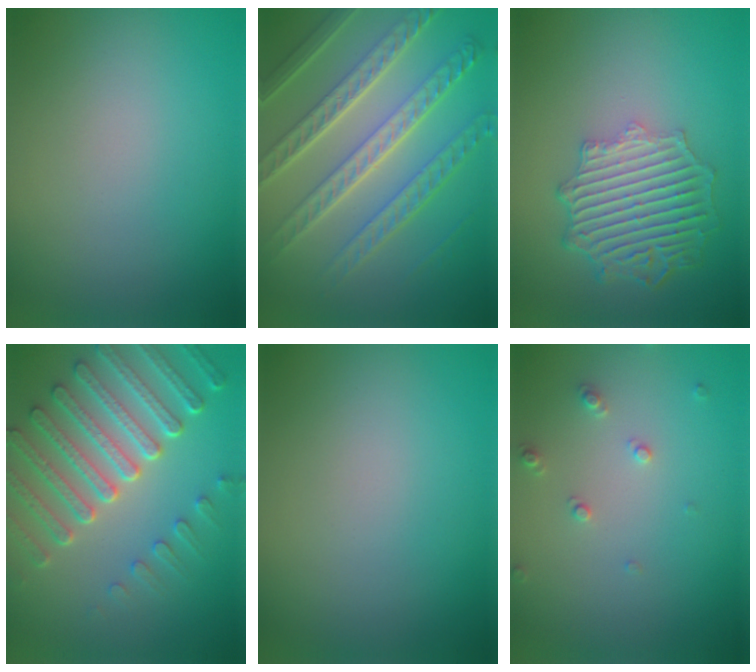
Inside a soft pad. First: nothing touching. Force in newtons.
{"total": 8.4, "press": 6.1, "slide": 5.7}
{"total": 6.4, "press": 4.9, "slide": 4.0}
{"total": 7.2, "press": 5.5, "slide": 4.6}
{"total": 0.0}
{"total": 1.3, "press": 1.2, "slide": 0.3}